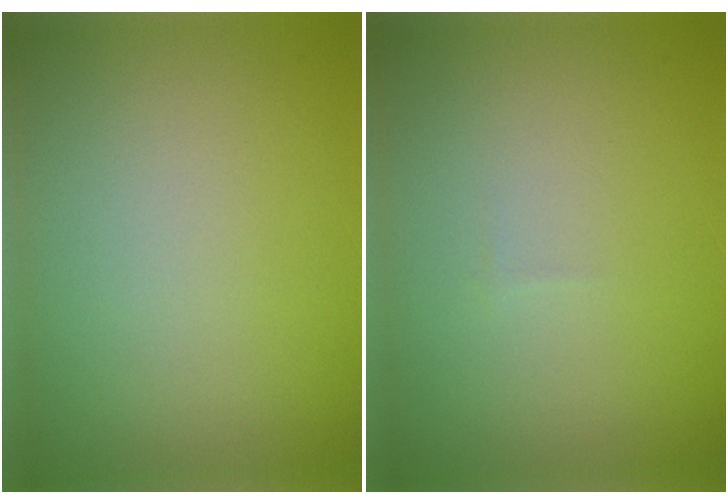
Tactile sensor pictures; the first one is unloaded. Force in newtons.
{"total": 0.0}